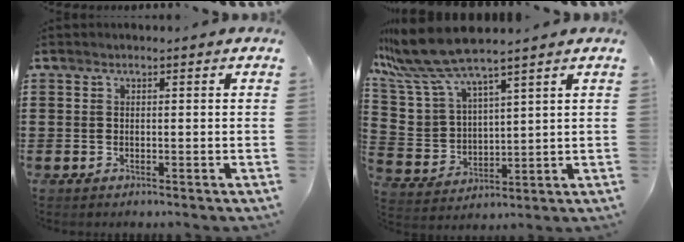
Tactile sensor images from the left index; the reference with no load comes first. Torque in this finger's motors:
{"motor_torque": [1.33, -0.81, 1.05, 0.21]}